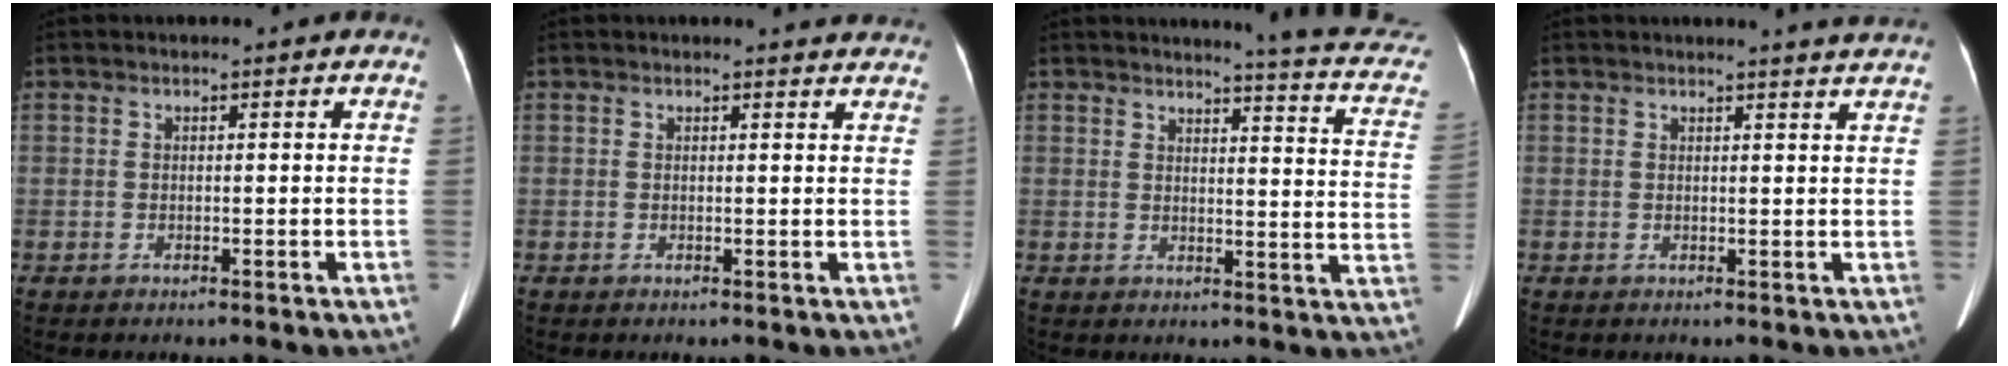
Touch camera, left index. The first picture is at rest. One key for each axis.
{"total": 3.2, "fx": 3.2, "fy": 0.3, "fz": 0.4, "tx": -0.009, "ty": -0.005, "tz": 0.020}
{"total": 12.0, "fx": 10.6, "fy": 0.5, "fz": 5.5, "tx": -0.062, "ty": -0.059, "tz": 0.090}
{"total": 4.5, "fx": 4.2, "fy": -0.8, "fz": 1.4, "tx": -0.019, "ty": -0.005, "tz": 0.032}